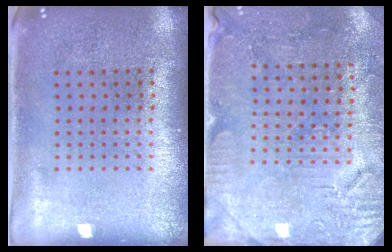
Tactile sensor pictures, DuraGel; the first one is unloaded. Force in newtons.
{"total": 3.0, "press": 2.9, "slide": 0.8}